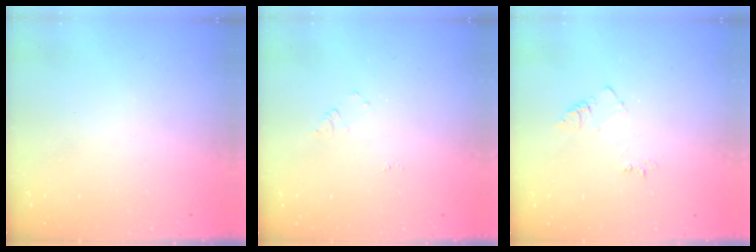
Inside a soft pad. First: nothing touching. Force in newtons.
{"total": 4.7, "press": 4.7, "slide": 0.6}
{"total": 5.5, "press": 5.5, "slide": 0.6}